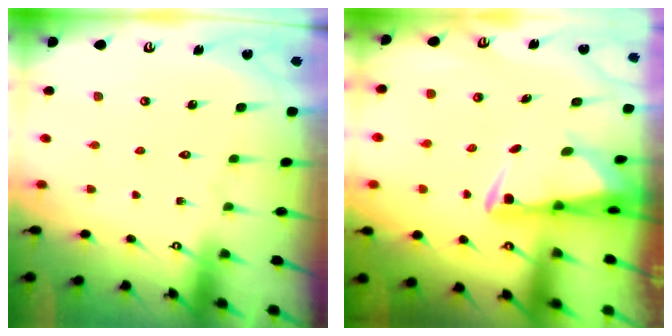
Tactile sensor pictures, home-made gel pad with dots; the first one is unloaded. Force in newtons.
{"total": 3.4, "press": 3.3, "slide": 0.6}